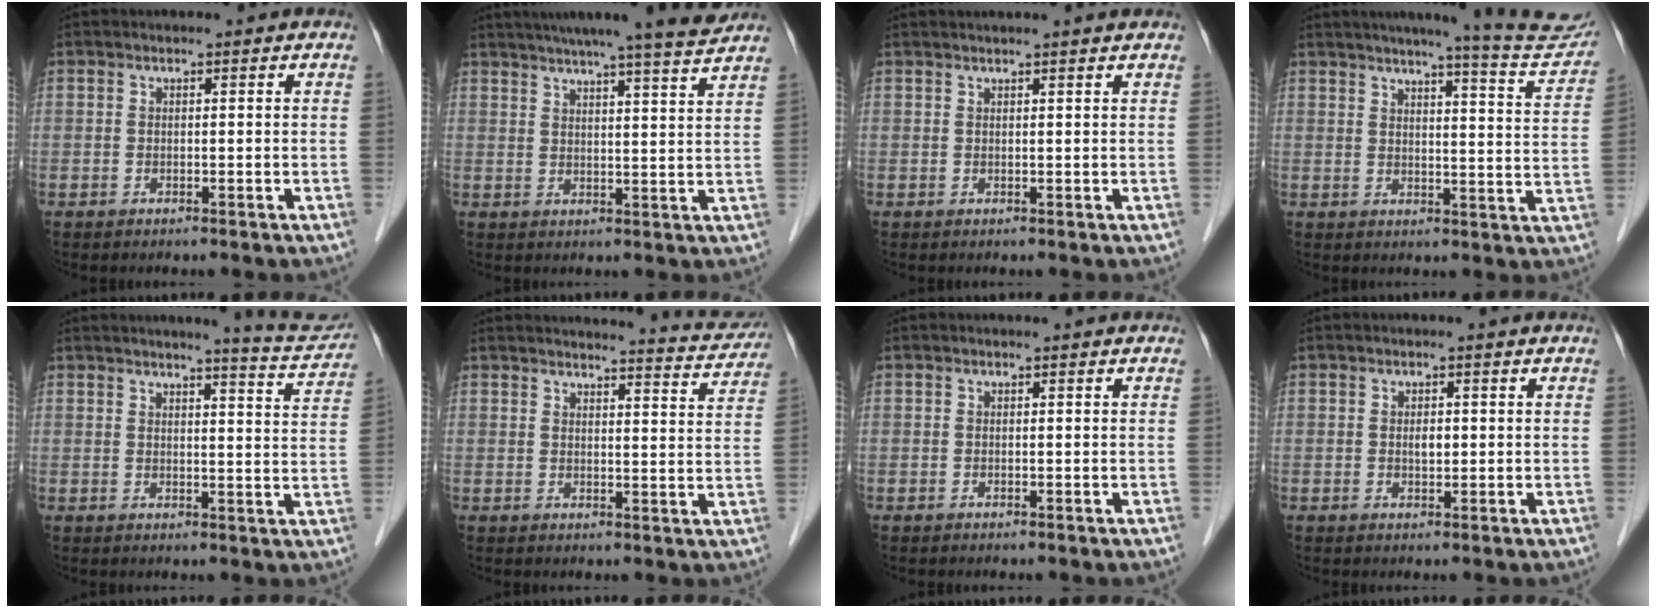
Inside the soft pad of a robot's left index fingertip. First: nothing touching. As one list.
[{"total": 14.1, "force": [12.6, -0.9, 6.3], "torque": [-0.103, -0.007, 0.162]}, {"total": 4.7, "force": [4.3, -0.5, 1.8], "torque": [-0.021, 0.027, 0.052]}, {"total": 14.9, "force": [13.7, -0.2, 5.9], "torque": [-0.076, -0.047, 0.154]}, {"total": 7.5, "force": [7.2, 0.0, 2.3], "torque": [-0.033, -0.020, 0.074]}, {"total": 12.1, "force": [11.9, 0.8, 2.0], "torque": [-0.014, -0.033, 0.123]}, {"total": 0.0}, {"total": 1.4, "force": [0.2, 0.7, 1.2], "torque": [-0.021, -0.001, 0.004]}]